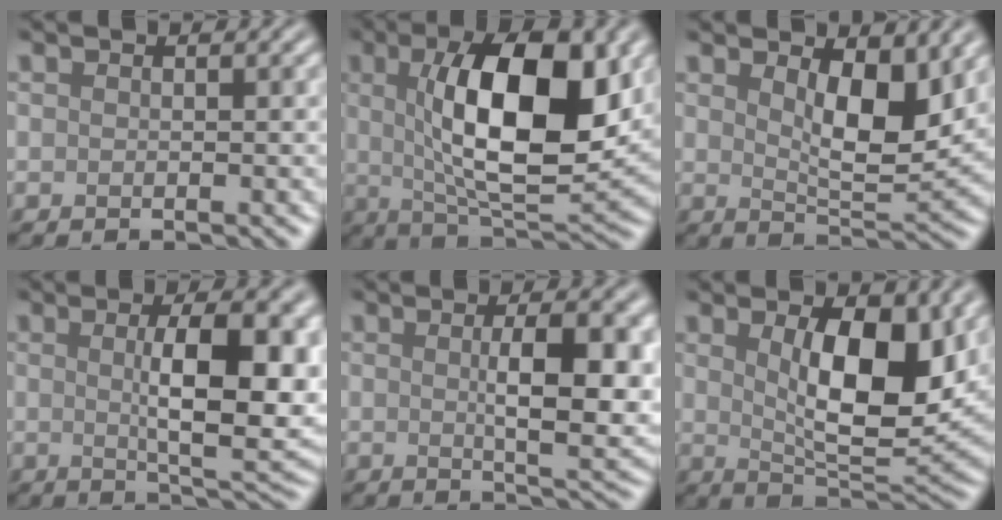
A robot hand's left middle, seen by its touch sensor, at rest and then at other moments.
{"total": 11.8, "force": [2.2, 4.2, 10.9], "torque": [-0.169, 0.003, 0.038]}
{"total": 5.7, "force": [2.3, 2.0, 4.9], "torque": [-0.077, -0.009, 0.040]}
{"total": 9.0, "force": [0.9, 2.5, 8.6], "torque": [-0.116, -0.001, 0.018]}
{"total": 7.0, "force": [0.5, 1.8, 6.7], "torque": [-0.095, -0.001, 0.013]}
{"total": 8.9, "force": [2.0, 3.3, 8.0], "torque": [-0.128, -0.007, 0.037]}